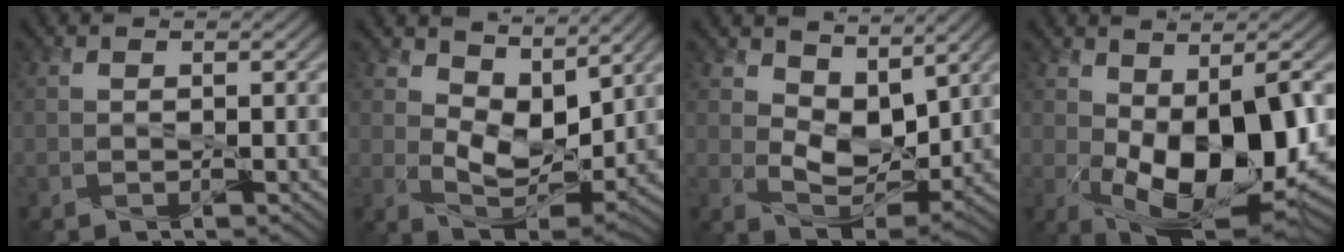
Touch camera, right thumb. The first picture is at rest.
{"total": 8.1, "force": [4.3, 4.6, 5.2], "torque": [-0.114, -0.011, 0.073]}
{"total": 7.2, "force": [3.9, 4.2, 4.3], "torque": [-0.092, -0.013, 0.066]}
{"total": 13.6, "force": [-1.5, 6.8, 11.7], "torque": [-0.205, -0.025, -0.016]}